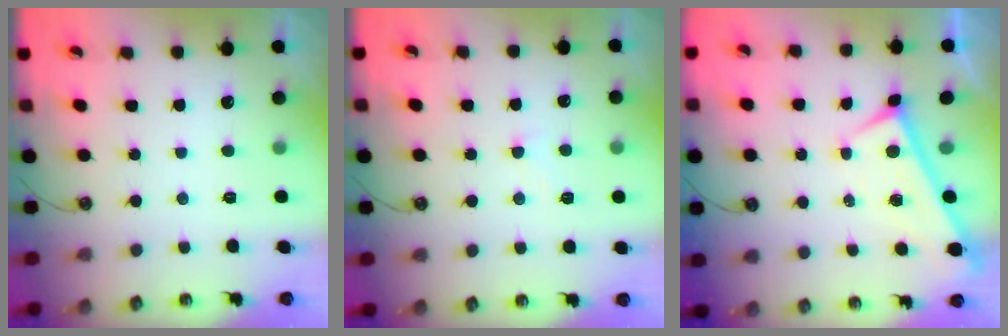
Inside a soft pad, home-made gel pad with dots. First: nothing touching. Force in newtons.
{"total": 1.4, "press": 1.3, "slide": 0.4}
{"total": 0.0}